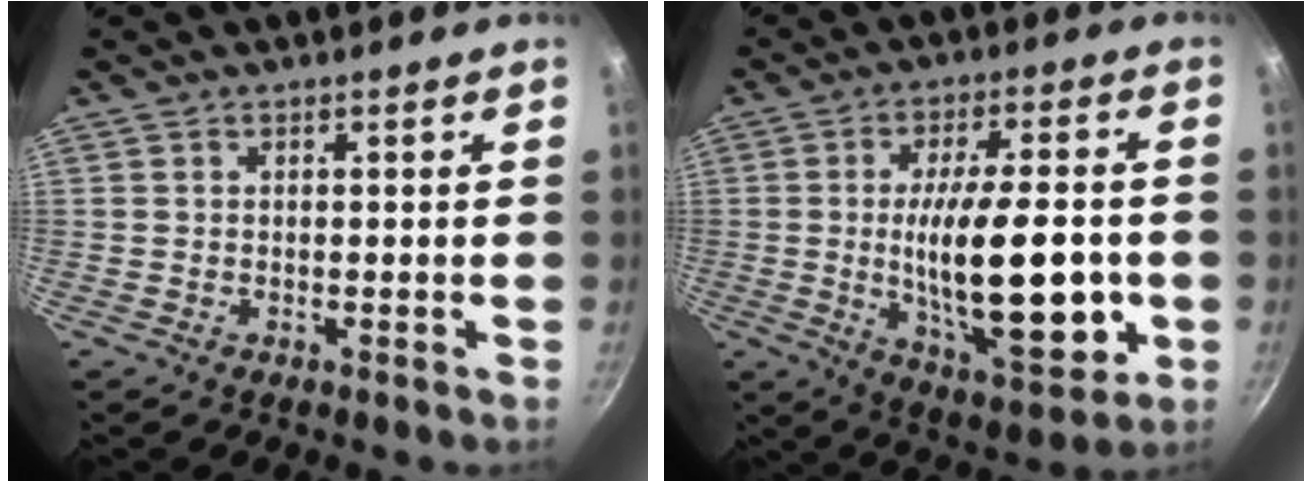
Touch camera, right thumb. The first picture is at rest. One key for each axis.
{"total": 20.9, "fx": -2.5, "fy": 7.8, "fz": 19.2, "tx": -0.292, "ty": -0.007, "tz": -0.032}